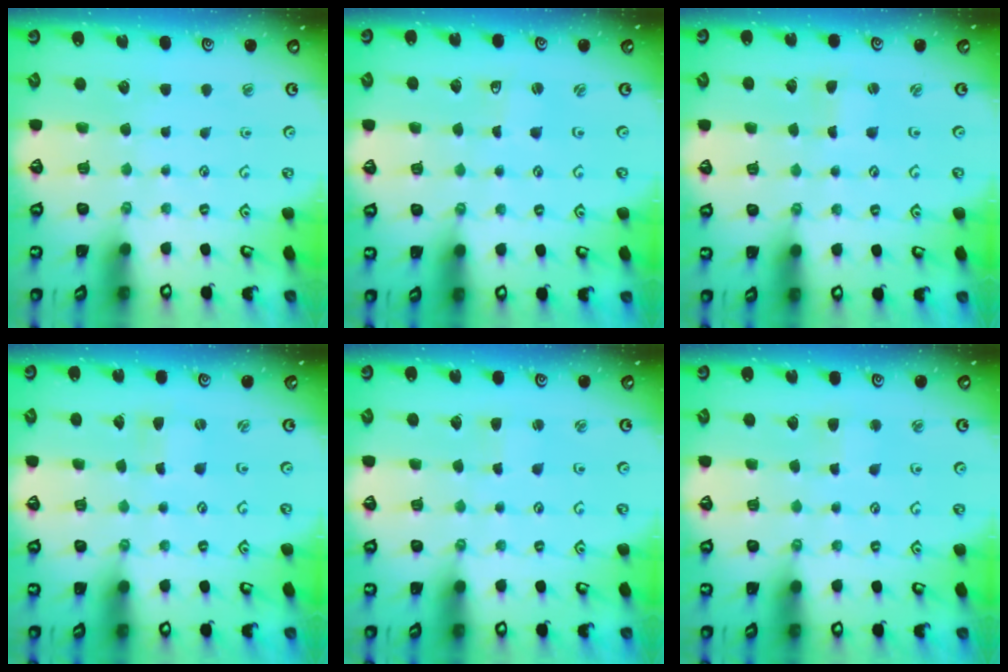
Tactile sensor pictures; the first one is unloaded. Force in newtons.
{"total": 1.2, "press": 1.2, "slide": 0.0}
{"total": 0.6, "press": 0.6, "slide": 0.1}
{"total": 0.0}
{"total": 1.7, "press": 1.6, "slide": 0.2}
{"total": 2.4, "press": 2.3, "slide": 0.5}